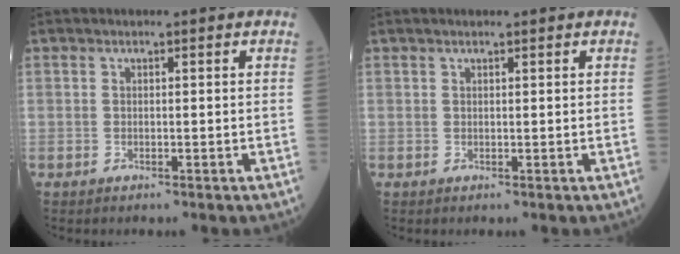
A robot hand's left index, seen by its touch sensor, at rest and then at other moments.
{"total": 0.7, "force": [0.6, 0.1, 0.4], "torque": [-0.010, 0.006, 0.011]}